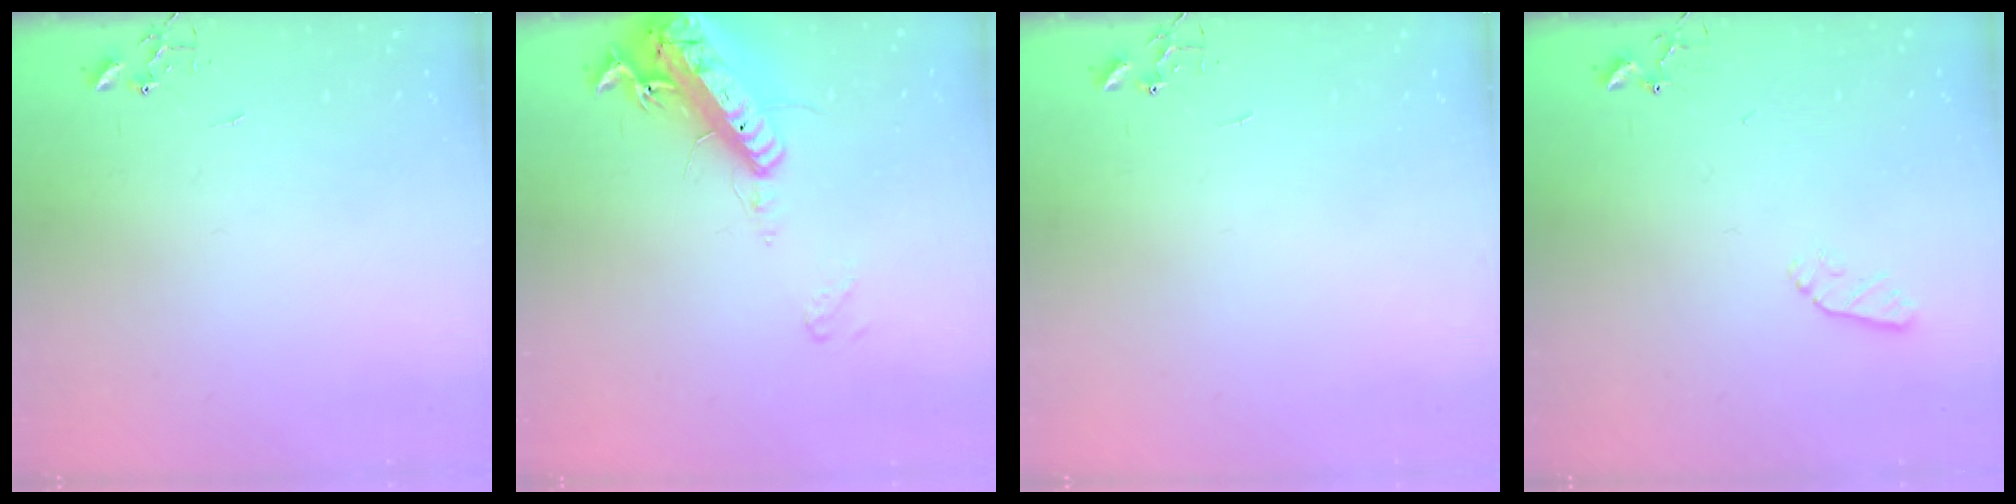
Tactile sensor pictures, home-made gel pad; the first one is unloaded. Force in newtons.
{"total": 18.9, "press": 18.5, "slide": 3.7}
{"total": 0.0}
{"total": 5.0, "press": 4.9, "slide": 0.9}